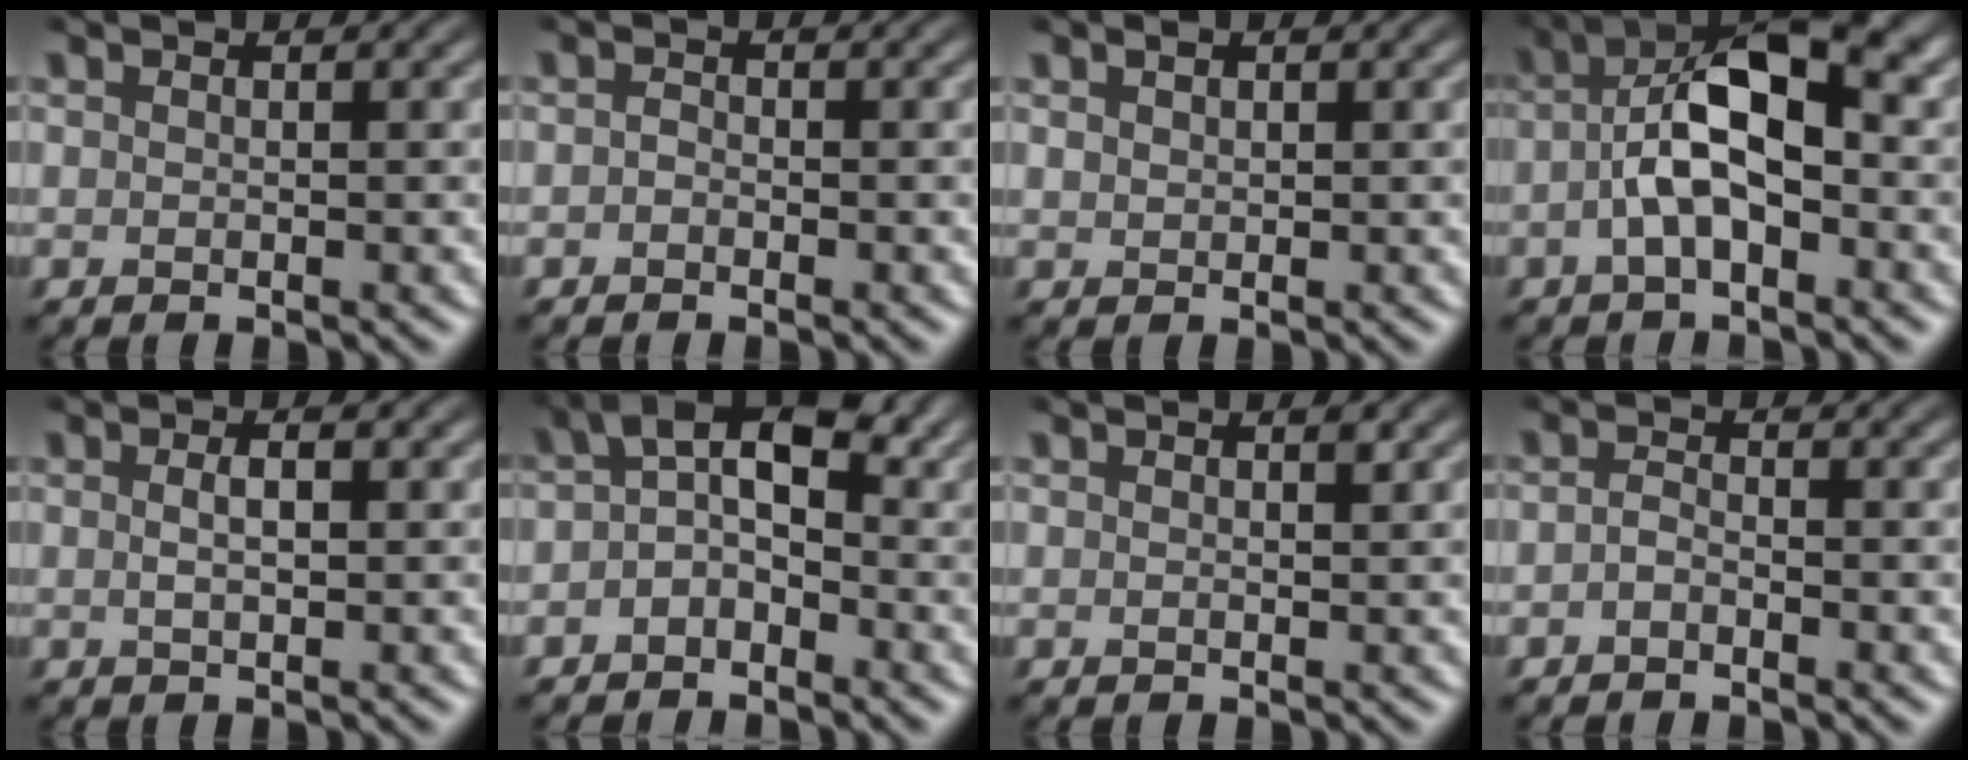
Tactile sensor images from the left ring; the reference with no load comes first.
{"total": 0.7, "force": [-0.4, 0.4, 0.3], "torque": [-0.006, -0.001, -0.009]}
{"total": 1.0, "force": [0.6, 0.6, 0.5], "torque": [-0.010, 0.002, 0.011]}
{"total": 6.9, "force": [-0.5, 2.8, 6.3], "torque": [-0.119, 0.018, -0.020]}
{"total": 1.6, "force": [0.4, 0.5, 1.5], "torque": [-0.018, -0.010, 0.004]}
{"total": 3.4, "force": [-0.4, 2.0, 2.7], "torque": [-0.037, 0.016, -0.018]}
{"total": 0.6, "force": [0.3, 0.0, 0.5], "torque": [-0.006, -0.002, 0.002]}
{"total": 1.0, "force": [-0.6, 0.4, 0.6], "torque": [-0.015, 0.002, -0.015]}